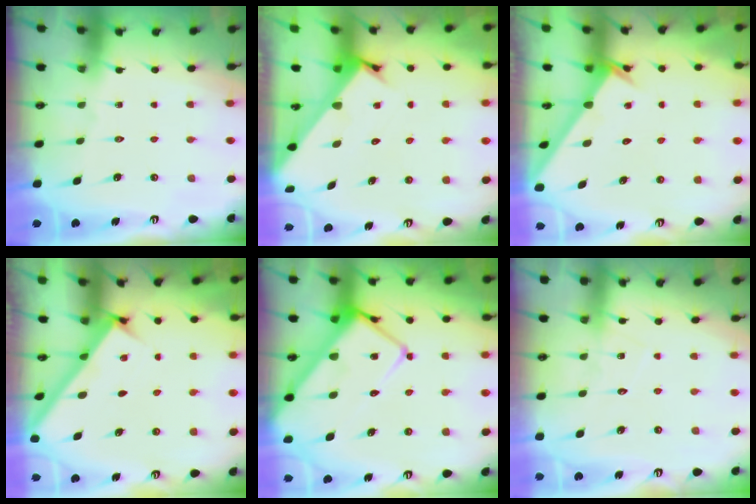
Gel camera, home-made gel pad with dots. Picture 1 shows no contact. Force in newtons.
{"total": 3.5, "press": 3.5, "slide": 0.2}
{"total": 2.6, "press": 2.6, "slide": 0.1}
{"total": 2.5, "press": 2.5, "slide": 0.3}
{"total": 16.0, "press": 16.0, "slide": 1.5}
{"total": 5.4, "press": 5.4, "slide": 0.6}